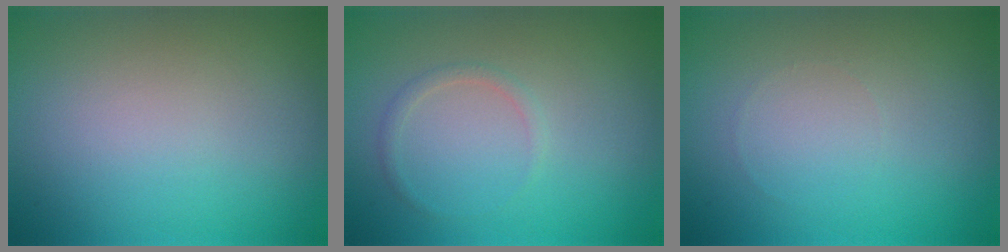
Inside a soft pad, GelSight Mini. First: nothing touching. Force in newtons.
{"total": 0.9, "press": 0.9, "slide": 0.1}
{"total": 0.0}